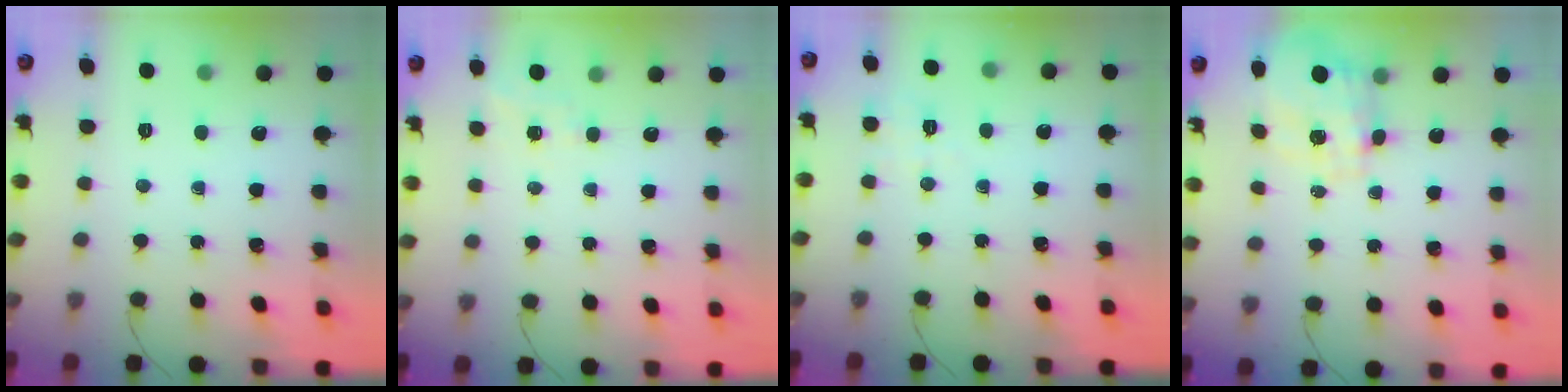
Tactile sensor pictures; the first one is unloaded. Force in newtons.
{"total": 5.2, "press": 4.9, "slide": 1.5}
{"total": 2.2, "press": 1.5, "slide": 1.5}
{"total": 3.4, "press": 3.2, "slide": 1.1}